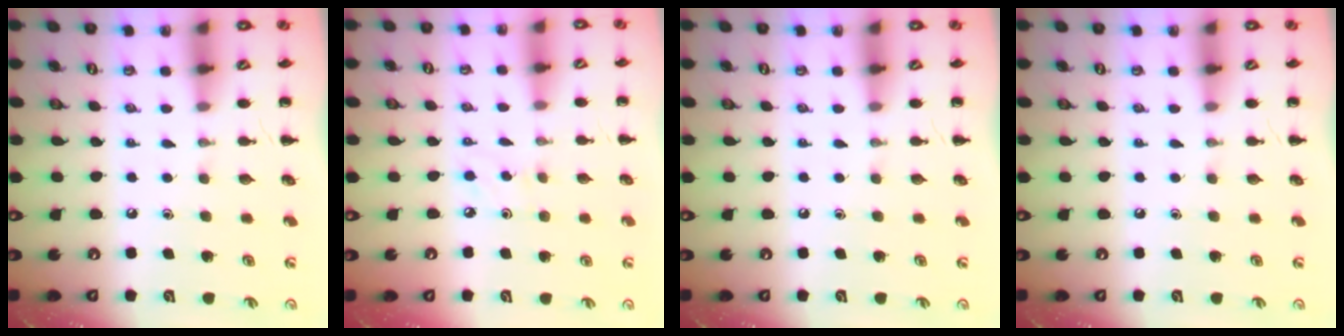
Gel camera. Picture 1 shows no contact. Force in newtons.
{"total": 3.5, "press": 3.3, "slide": 1.0}
{"total": 0.0}
{"total": 0.0}